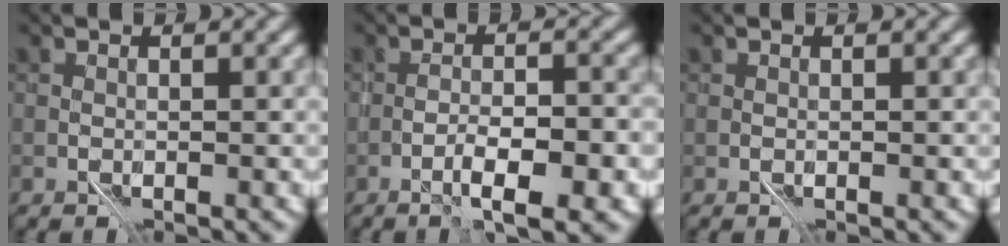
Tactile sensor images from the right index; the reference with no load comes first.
{"total": 3.8, "force": [-1.7, 0.4, 3.3], "torque": [-0.053, 0.005, -0.024]}
{"total": 0.0}